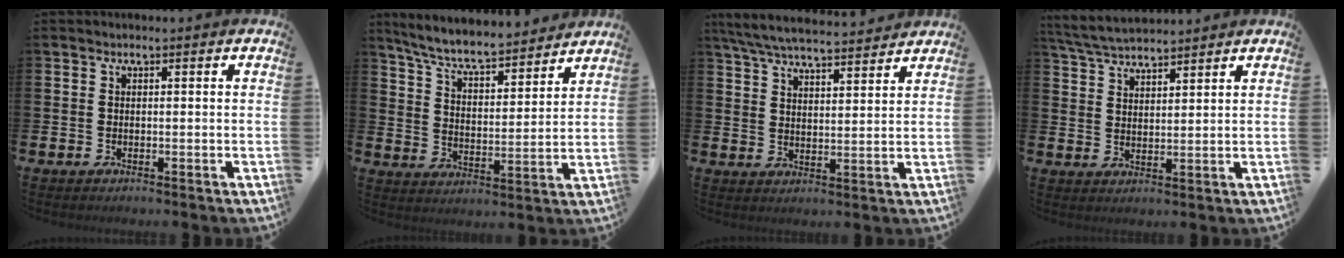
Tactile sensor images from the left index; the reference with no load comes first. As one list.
[{"total": 7.3, "force": [6.8, 1.0, 2.3], "torque": [-0.080, -0.048, 0.117]}, {"total": 6.7, "force": [6.4, 0.7, 1.8], "torque": [-0.063, -0.033, 0.116]}, {"total": 4.6, "force": [4.5, 0.5, 0.9], "torque": [-0.037, -0.019, 0.082]}]